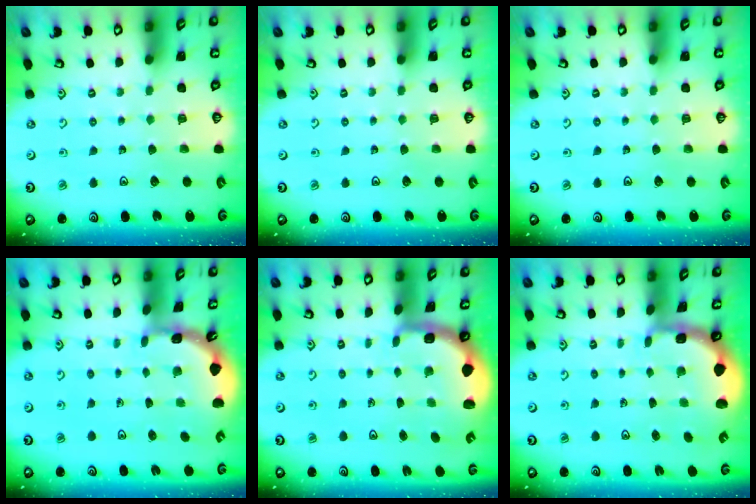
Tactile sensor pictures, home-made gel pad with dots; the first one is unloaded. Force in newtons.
{"total": 0.0}
{"total": 0.0}
{"total": 1.7, "press": 1.7, "slide": 0.1}
{"total": 2.1, "press": 1.9, "slide": 0.8}
{"total": 1.6, "press": 1.4, "slide": 0.7}